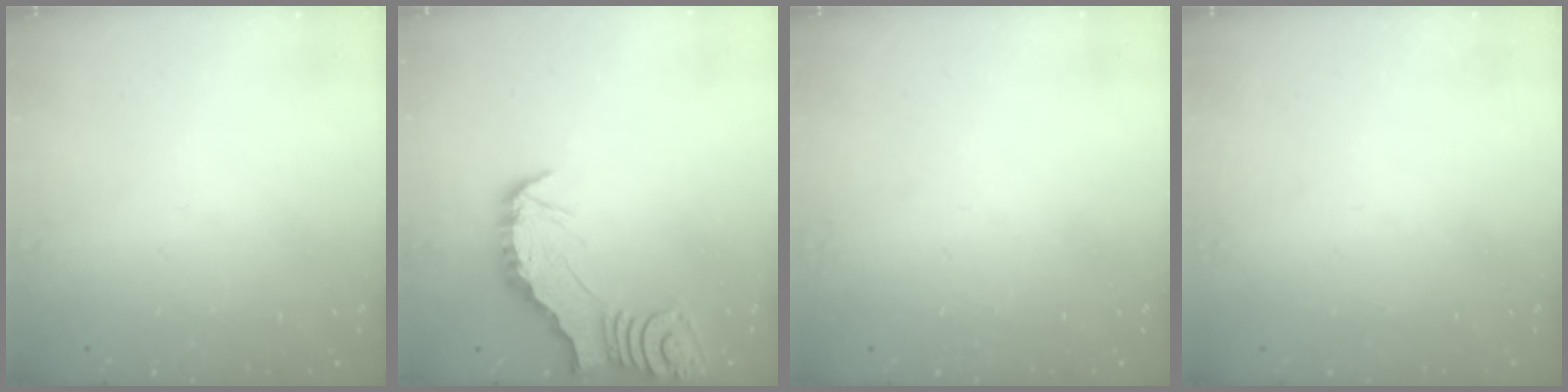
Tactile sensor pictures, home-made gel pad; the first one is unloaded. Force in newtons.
{"total": 2.8, "press": 2.8, "slide": 0.3}
{"total": 0.0}
{"total": 0.0}